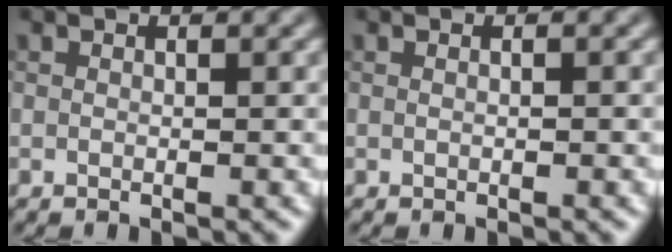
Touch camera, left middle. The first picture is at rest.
{"total": 0.8, "force": [0.2, 0.3, 0.7], "torque": [-0.007, -0.009, 0.001]}